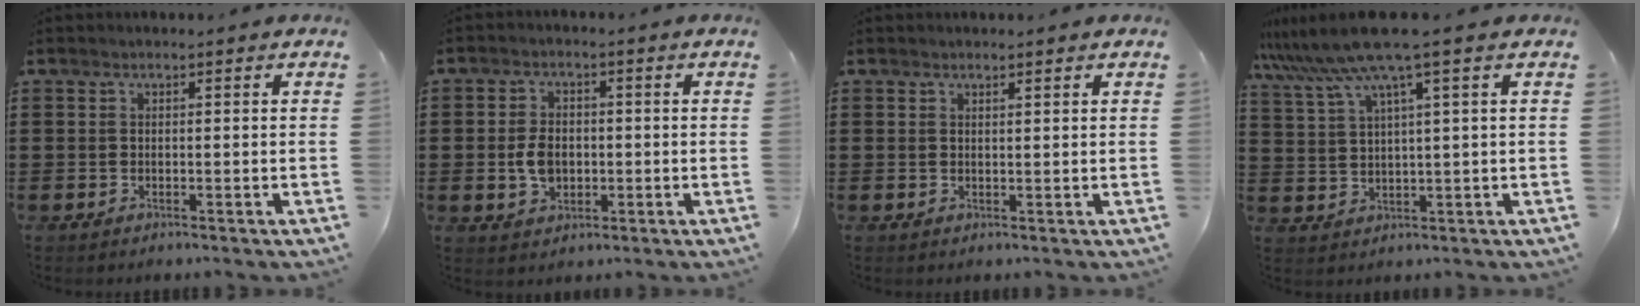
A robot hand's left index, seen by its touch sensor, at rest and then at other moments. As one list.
[{"total": 4.7, "force": [-0.4, 3.1, 3.4], "torque": [-0.067, 0.002, -0.010]}, {"total": 1.1, "force": [1.0, 0.0, 0.5], "torque": [-0.012, 0.000, 0.018]}, {"total": 8.0, "force": [5.2, -0.3, 6.1], "torque": [-0.149, -0.026, 0.087]}]